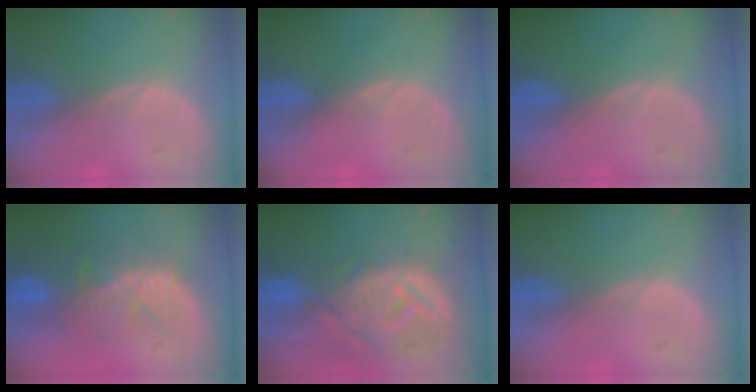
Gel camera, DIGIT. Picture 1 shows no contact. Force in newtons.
{"total": 0.5, "press": 0.5, "slide": 0.1}
{"total": 0.0}
{"total": 10.0, "press": 8.5, "slide": 5.3}
{"total": 12.4, "press": 11.1, "slide": 5.6}
{"total": 0.0}